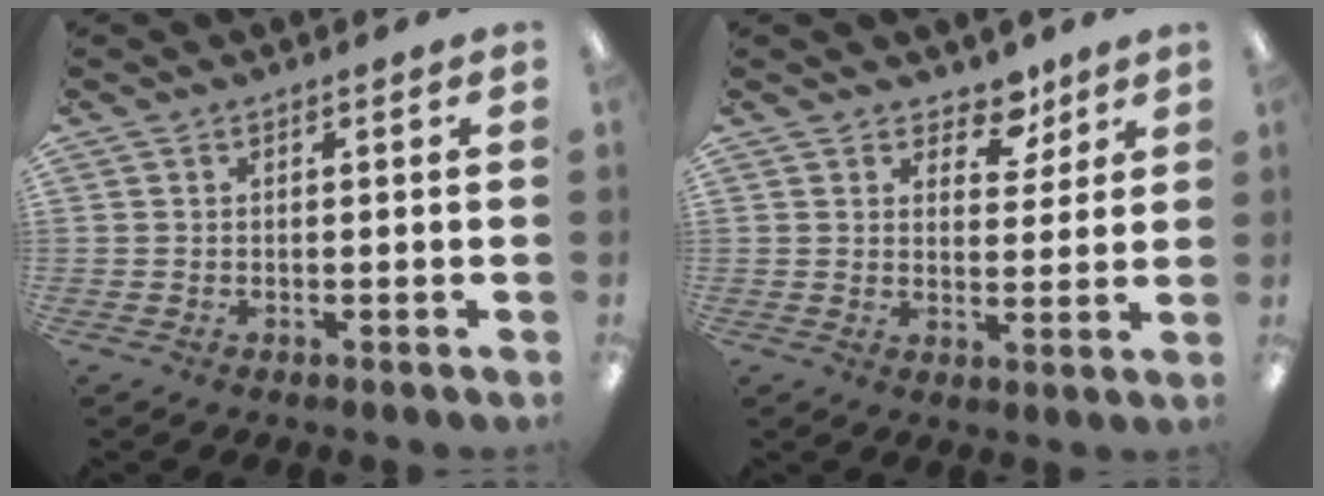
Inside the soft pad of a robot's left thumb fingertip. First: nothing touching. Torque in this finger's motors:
{"motor_torque": [-0.26, -0.24, -0.13, -0.19, -0.01]}